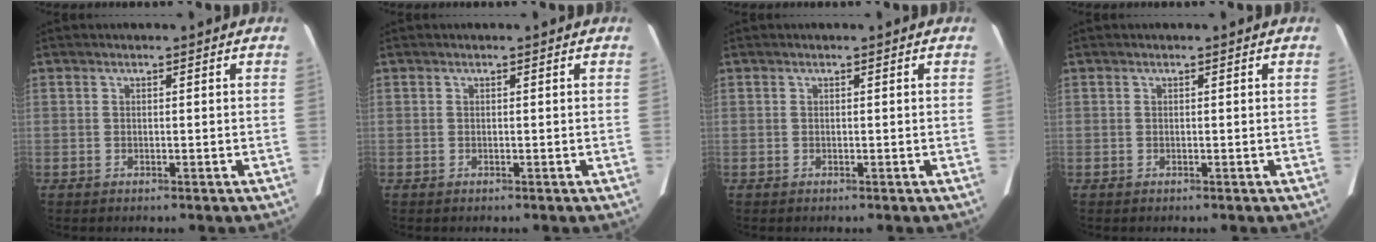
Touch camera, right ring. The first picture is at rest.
{"total": 0.0}
{"total": 0.0}
{"total": 0.0}